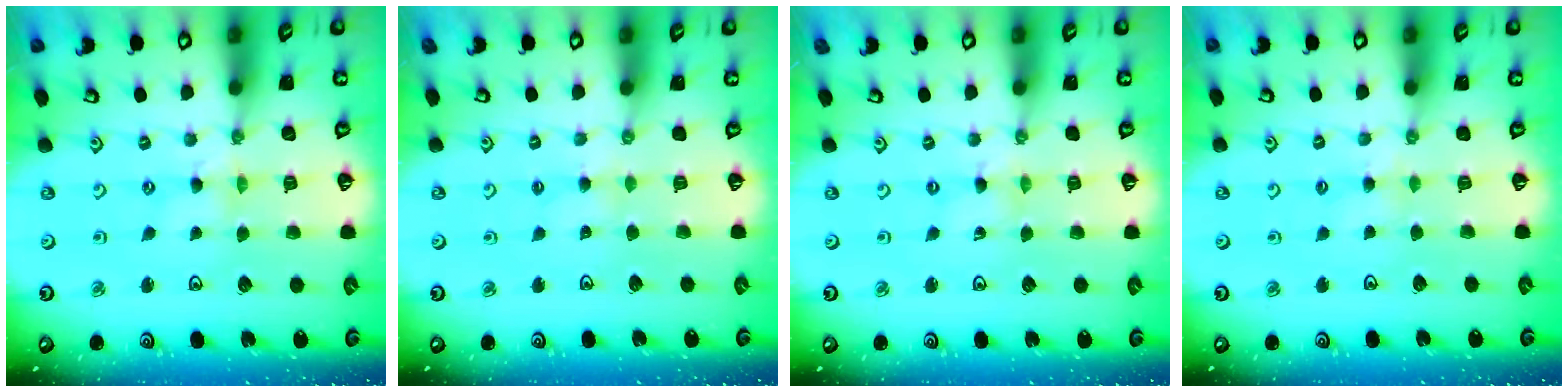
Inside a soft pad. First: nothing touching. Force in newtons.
{"total": 2.5, "press": 2.5, "slide": 0.2}
{"total": 0.8, "press": 0.8, "slide": 0.1}
{"total": 2.8, "press": 2.8, "slide": 0.5}